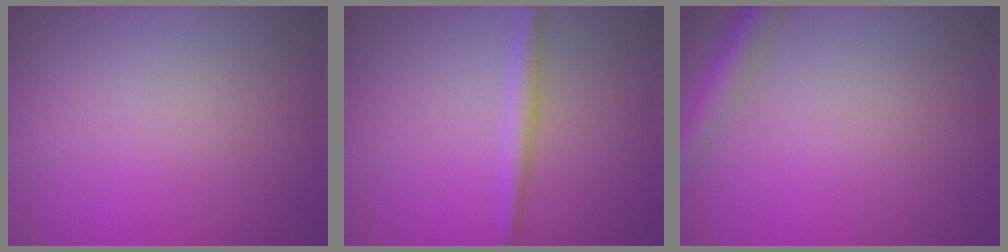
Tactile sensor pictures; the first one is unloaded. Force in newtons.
{"total": 2.0, "press": 2.0, "slide": 0.0}
{"total": 2.5, "press": 2.5, "slide": 0.1}